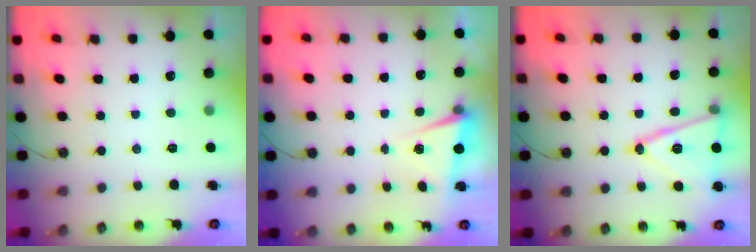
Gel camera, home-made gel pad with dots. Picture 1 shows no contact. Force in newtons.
{"total": 1.9, "press": 1.4, "slide": 1.3}
{"total": 15.4, "press": 15.0, "slide": 3.4}